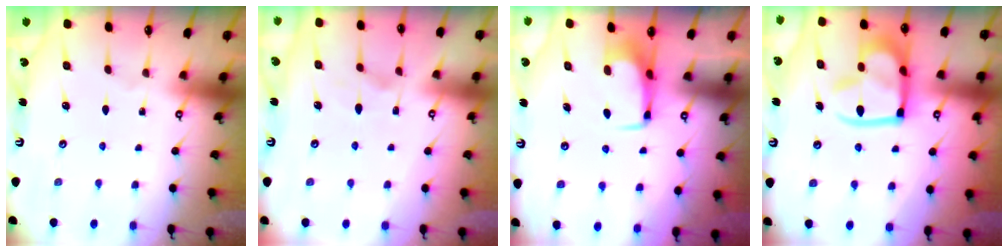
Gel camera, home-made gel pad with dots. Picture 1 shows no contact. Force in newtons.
{"total": 2.3, "press": 2.0, "slide": 1.2}
{"total": 3.0, "press": 3.0, "slide": 0.4}
{"total": 15.9, "press": 15.8, "slide": 1.7}